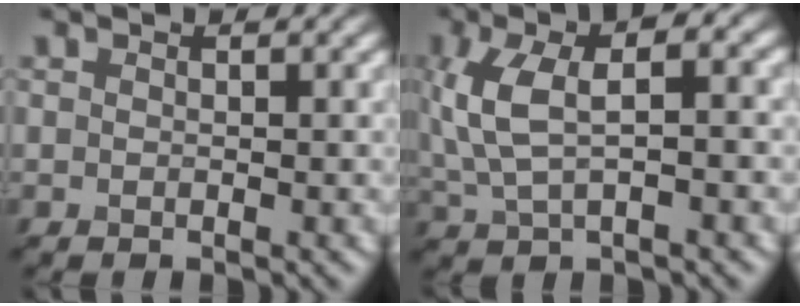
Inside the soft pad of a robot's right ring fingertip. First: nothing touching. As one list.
[{"total": 7.4, "force": [1.2, 3.5, 6.4], "torque": [-0.148, 0.009, 0.020]}]